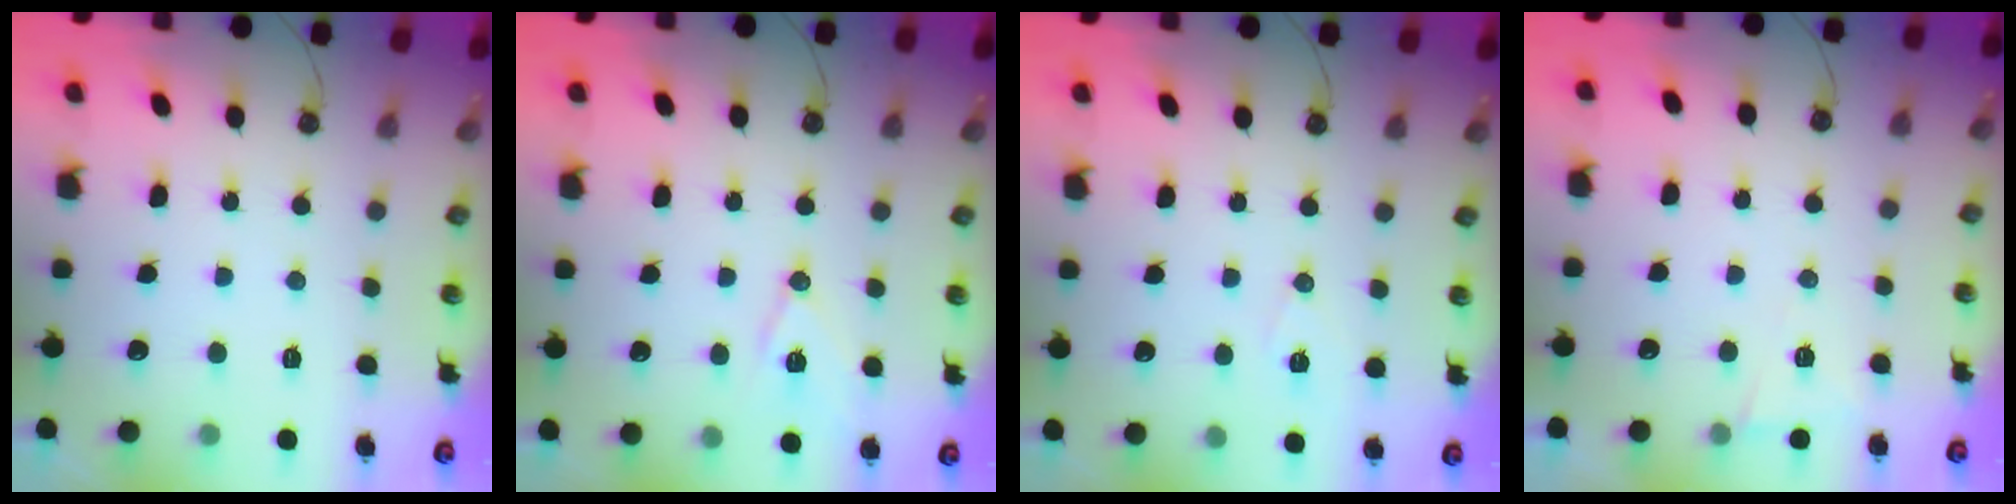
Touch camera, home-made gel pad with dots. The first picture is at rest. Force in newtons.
{"total": 10.7, "press": 10.1, "slide": 3.3}
{"total": 5.9, "press": 4.7, "slide": 3.6}
{"total": 5.6, "press": 3.4, "slide": 4.4}